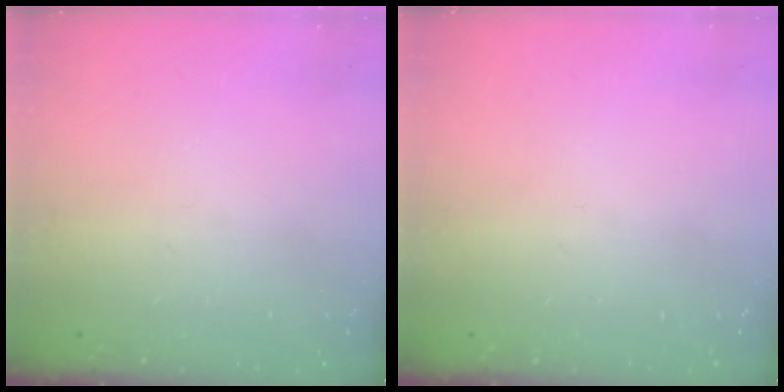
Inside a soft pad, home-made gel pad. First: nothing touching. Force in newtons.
{"total": 0.0}